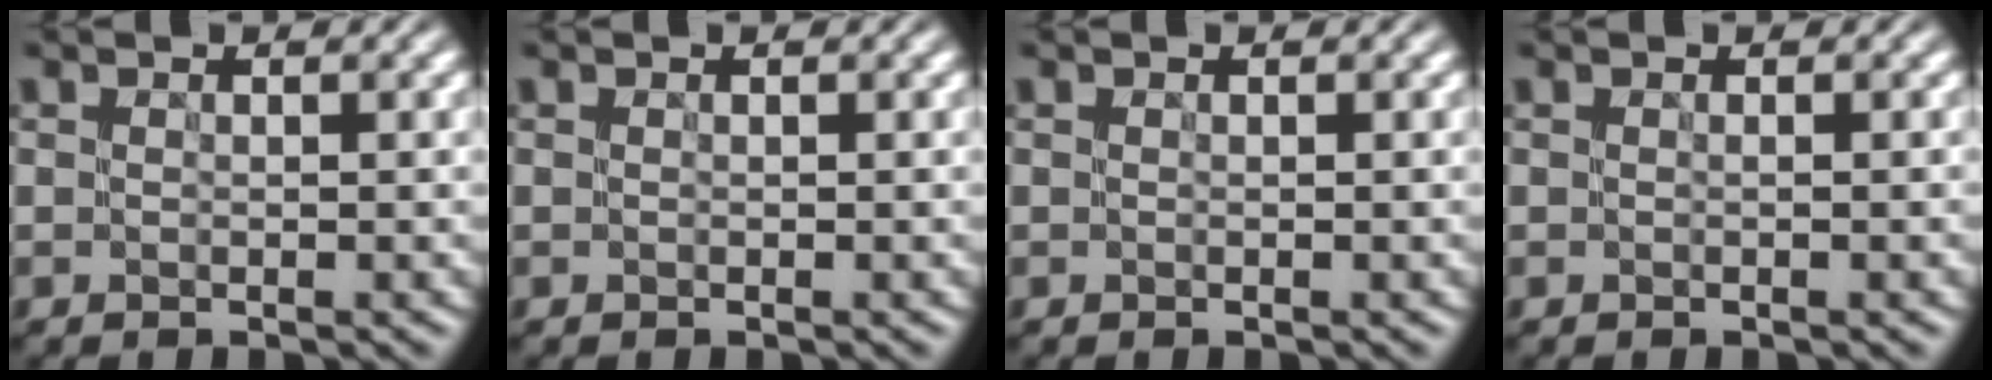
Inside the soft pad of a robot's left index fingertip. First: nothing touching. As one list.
[{"total": 0.0}, {"total": 0.0}, {"total": 0.6, "force": [-0.1, 0.2, 0.5], "torque": [-0.007, 0.000, -0.001]}]